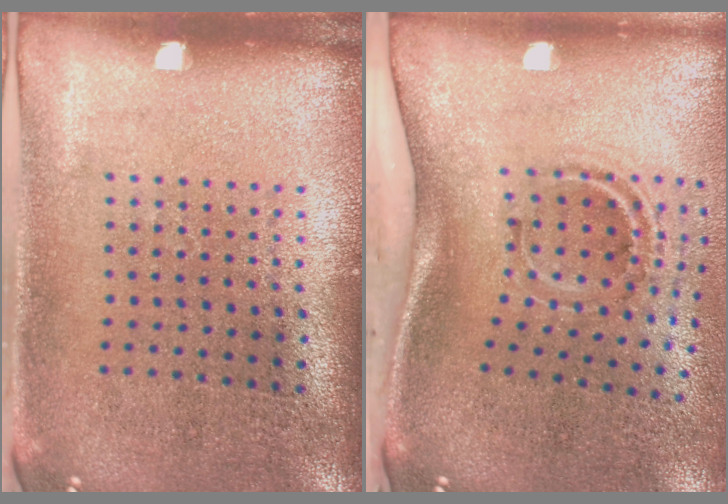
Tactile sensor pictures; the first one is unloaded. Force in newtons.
{"total": 2.2, "press": 1.2, "slide": 1.8}